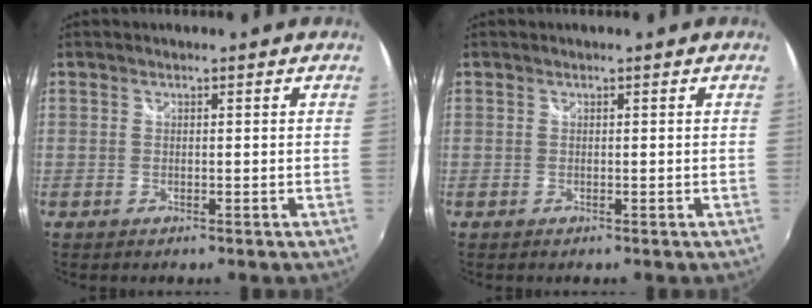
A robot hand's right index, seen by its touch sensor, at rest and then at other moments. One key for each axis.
{"total": 0.0}